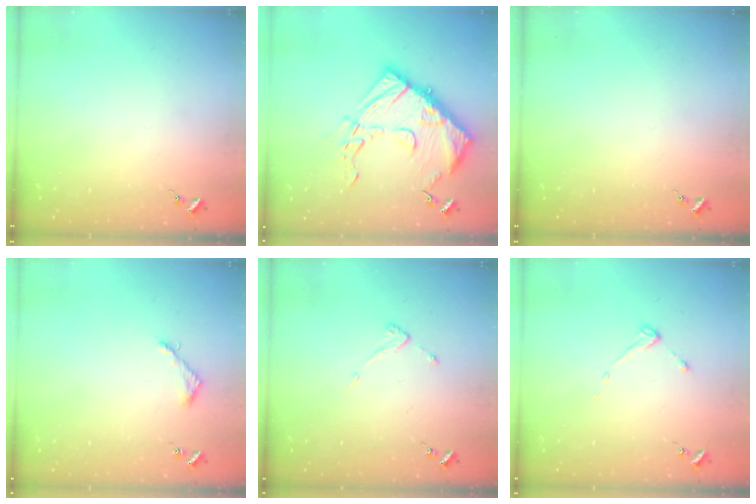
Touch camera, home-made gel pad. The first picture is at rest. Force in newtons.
{"total": 17.5, "press": 17.5, "slide": 1.0}
{"total": 0.0}
{"total": 3.9, "press": 3.9, "slide": 0.3}
{"total": 3.6, "press": 3.6, "slide": 0.4}
{"total": 2.6, "press": 2.6, "slide": 0.4}